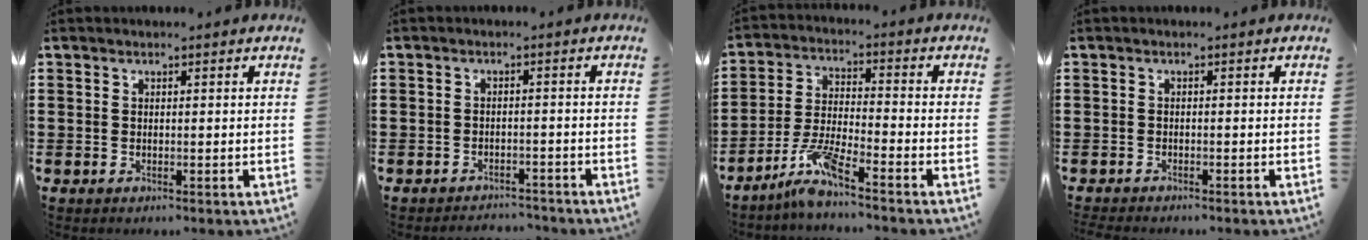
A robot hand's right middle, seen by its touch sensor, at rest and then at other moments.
{"total": 2.4, "force": [-2.4, 0.3, -0.3], "torque": [-0.002, -0.001, -0.053]}
{"total": 6.8, "force": [-5.3, 0.4, 4.2], "torque": [-0.096, -0.013, -0.102]}
{"total": 1.0, "force": [-1.0, 0.0, 0.0], "torque": [-0.004, -0.001, -0.020]}